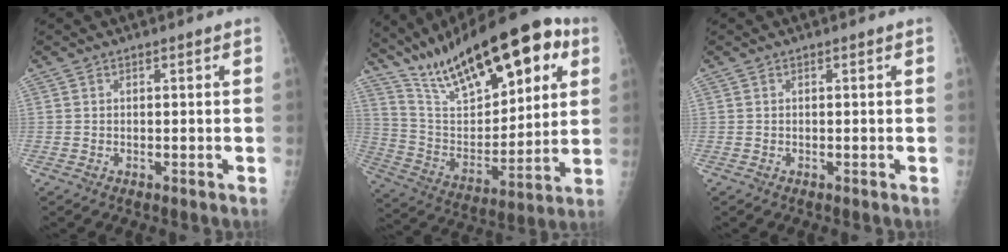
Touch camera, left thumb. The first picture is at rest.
{"total": 27.6, "force": [15.7, 11.0, 19.9], "torque": [-0.280, -0.024, 0.271]}
{"total": 0.0}